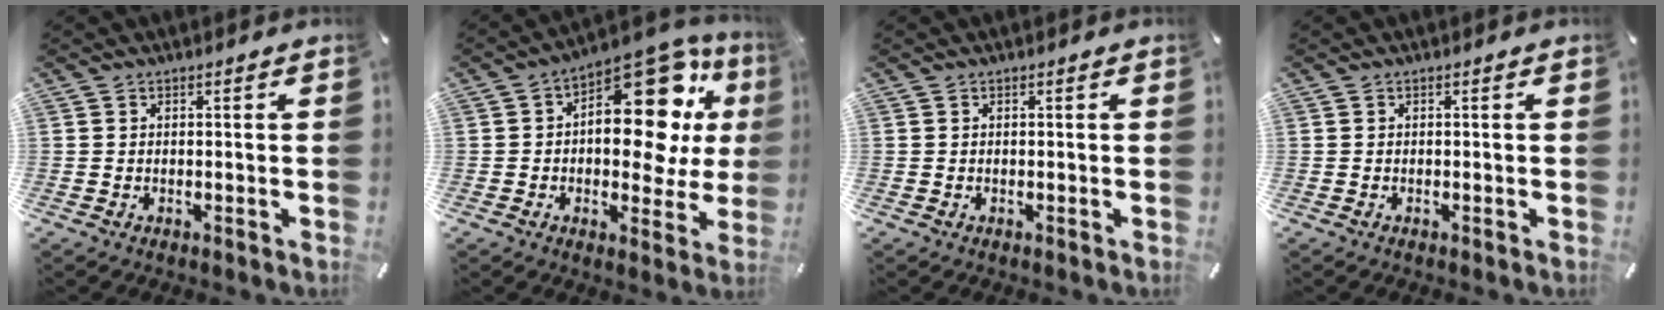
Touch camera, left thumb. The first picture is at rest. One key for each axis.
{"total": 19.6, "fx": 5.8, "fy": 10.8, "fz": 15.2, "tx": -0.184, "ty": -0.057, "tz": 0.092}
{"total": 0.0}
{"total": 0.0}